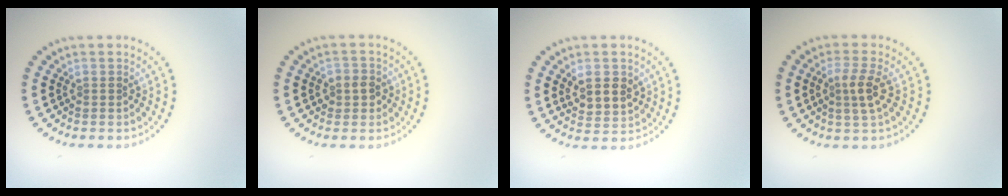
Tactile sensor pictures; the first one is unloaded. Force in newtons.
{"total": 1.9, "press": 1.8, "slide": 0.6}
{"total": 3.0, "press": 2.9, "slide": 0.9}
{"total": 2.4, "press": 2.2, "slide": 1.0}